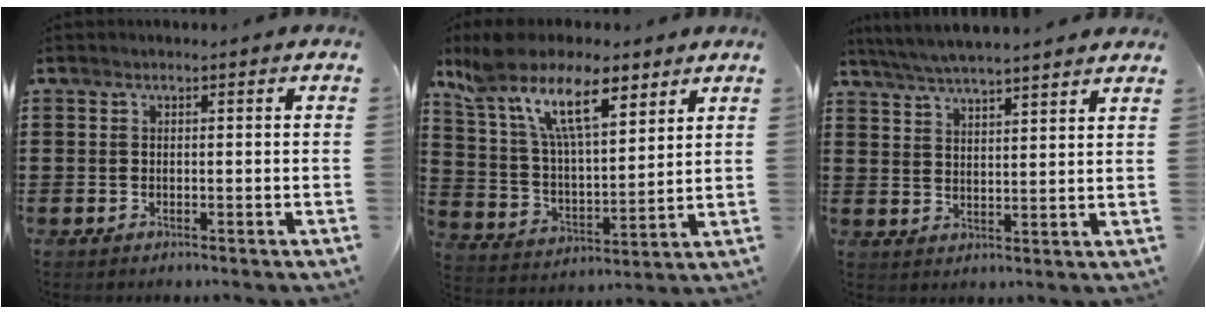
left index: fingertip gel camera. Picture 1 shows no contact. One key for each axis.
{"total": 13.6, "fx": 8.7, "fy": 4.7, "fz": 9.3, "tx": -0.217, "ty": -0.023, "tz": 0.153}
{"total": 4.8, "fx": 4.6, "fy": -0.3, "fz": 1.3, "tx": -0.041, "ty": -0.021, "tz": 0.081}